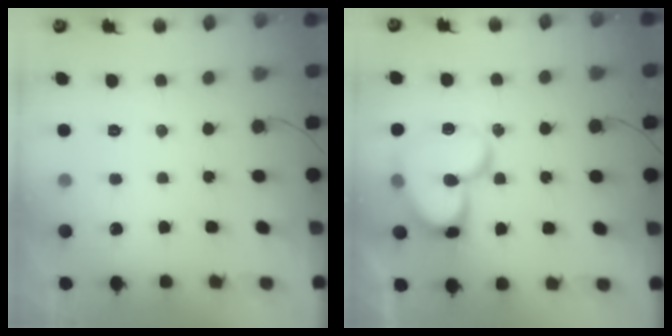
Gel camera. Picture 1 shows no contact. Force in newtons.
{"total": 17.3, "press": 17.2, "slide": 2.1}